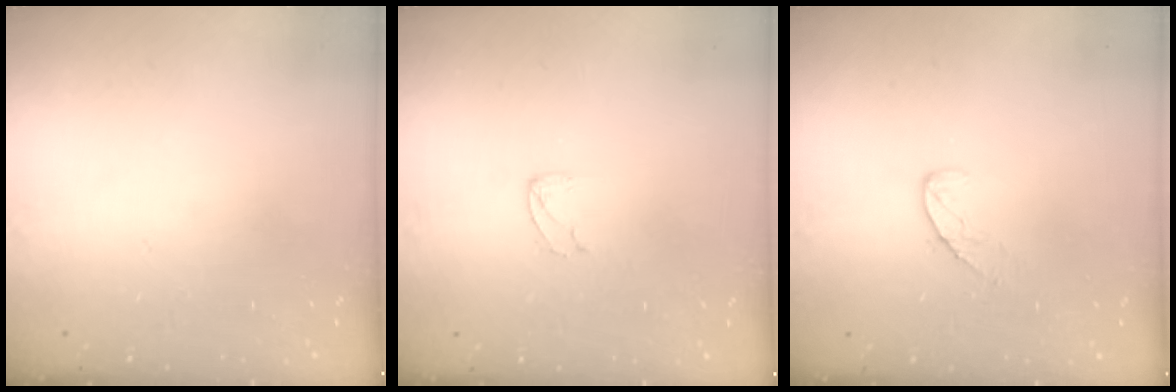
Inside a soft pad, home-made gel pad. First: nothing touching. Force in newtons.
{"total": 2.5, "press": 2.5, "slide": 0.2}
{"total": 8.0, "press": 8.0, "slide": 0.7}